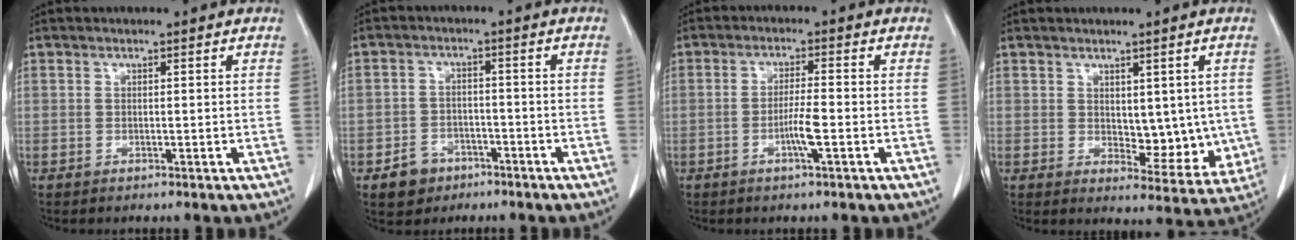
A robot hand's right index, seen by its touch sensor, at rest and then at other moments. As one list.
[{"total": 4.7, "force": [-2.9, 3.6, 1.2], "torque": [-0.019, 0.009, -0.041]}, {"total": 4.0, "force": [-1.4, -0.1, 3.7], "torque": [-0.071, -0.004, -0.029]}, {"total": 7.5, "force": [0.6, 4.2, 6.1], "torque": [-0.057, -0.010, 0.019]}]